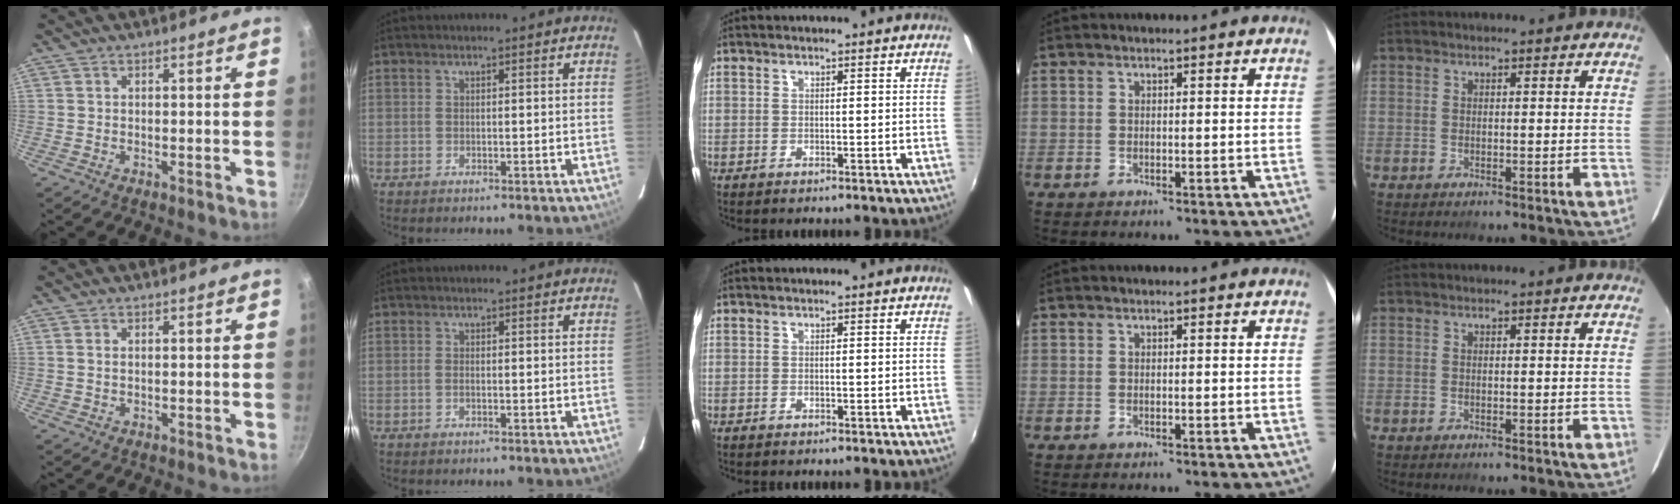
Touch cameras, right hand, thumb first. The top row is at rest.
{"thumb": {"total": 0.8, "force": [0.2, 0.5, 0.6], "torque": [-0.011, 0.001, 0.004]}, "index": {"total": 0.8, "force": [-0.2, 0.4, 0.6], "torque": [-0.015, 0.000, -0.005]}}